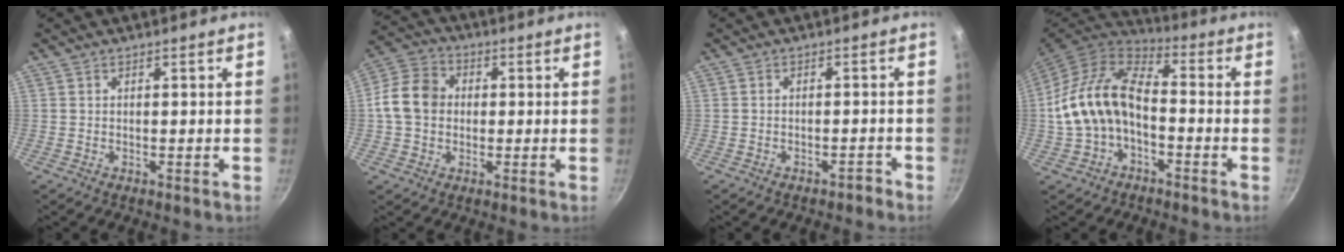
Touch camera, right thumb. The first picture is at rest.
{"total": 9.6, "force": [0.2, 7.9, 5.5], "torque": [-0.078, 0.017, -0.015]}
{"total": 1.7, "force": [-1.5, 0.6, 0.6], "torque": [0.002, 0.026, -0.009]}
{"total": 15.0, "force": [-2.1, 9.5, 11.5], "torque": [-0.201, 0.042, -0.048]}